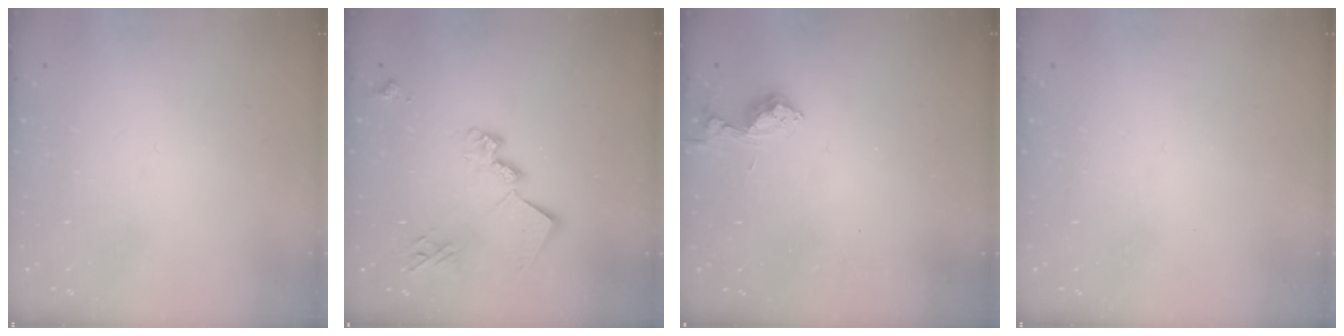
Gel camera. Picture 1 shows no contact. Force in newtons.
{"total": 16.5, "press": 16.4, "slide": 1.0}
{"total": 8.5, "press": 8.5, "slide": 0.6}
{"total": 0.0}